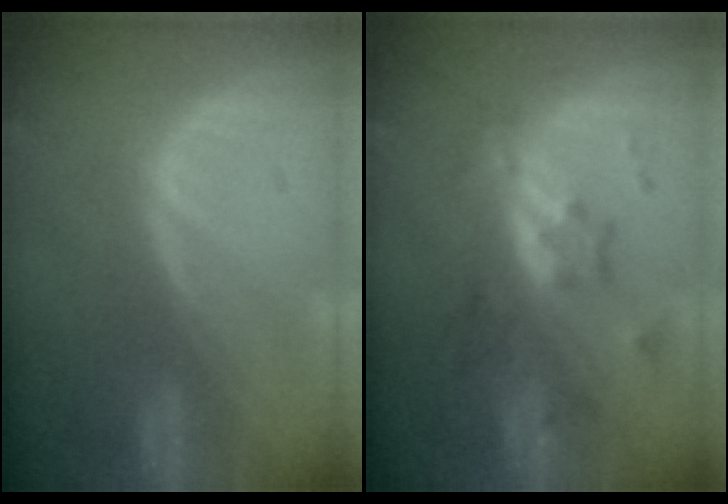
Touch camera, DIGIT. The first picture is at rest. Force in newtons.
{"total": 7.1, "press": 6.5, "slide": 2.9}